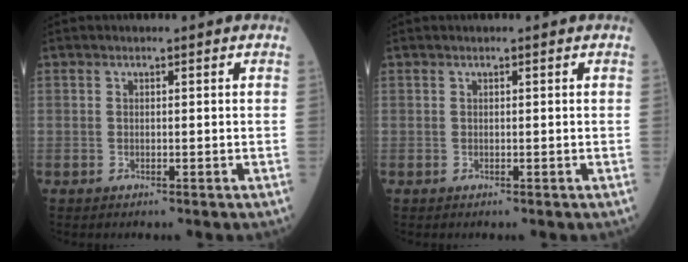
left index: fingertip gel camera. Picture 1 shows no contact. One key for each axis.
{"total": 0.0}